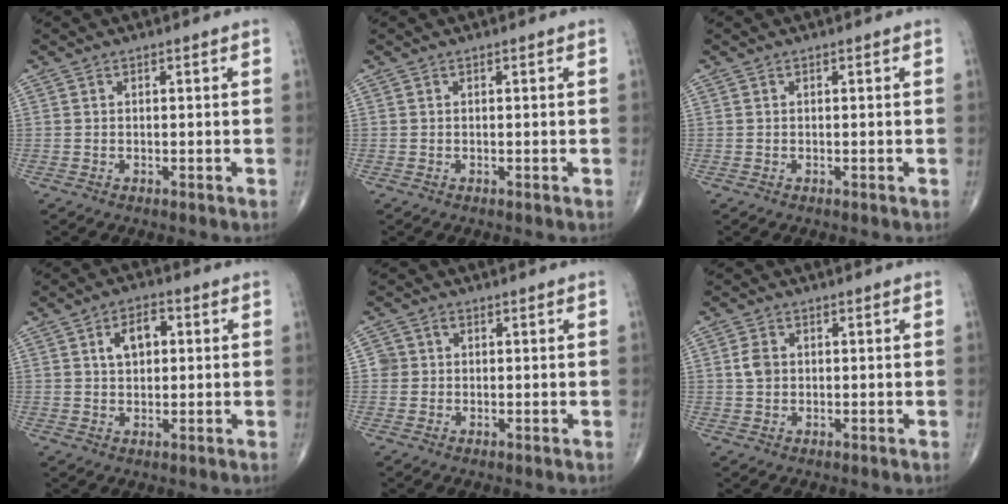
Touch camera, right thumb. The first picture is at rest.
{"total": 0.0}
{"total": 0.0}
{"total": 6.0, "force": [1.5, 3.8, 4.4], "torque": [-0.060, 0.008, 0.021]}
{"total": 2.3, "force": [0.2, 2.2, 0.4], "torque": [0.010, 0.005, 0.000]}
{"total": 2.8, "force": [0.3, 2.2, 1.8], "torque": [-0.029, 0.001, 0.006]}